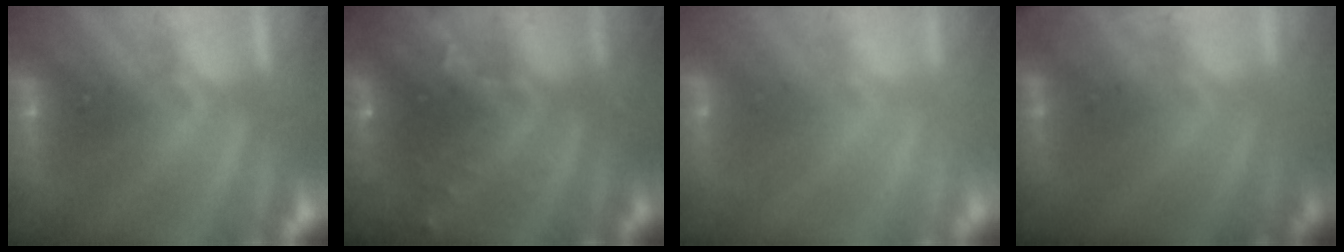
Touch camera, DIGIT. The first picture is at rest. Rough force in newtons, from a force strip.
{"total": 7.6}
{"total": 2.2}
{"total": 2.0}